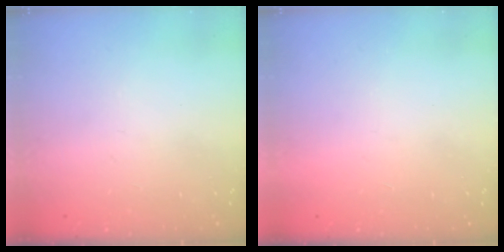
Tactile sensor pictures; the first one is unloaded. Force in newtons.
{"total": 1.6, "press": 1.5, "slide": 0.1}